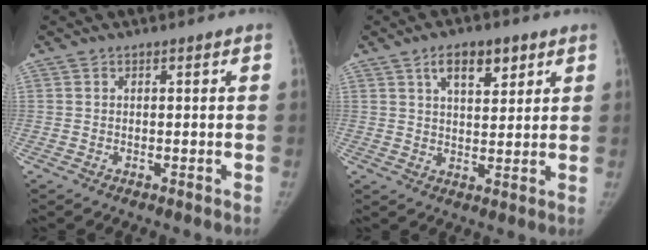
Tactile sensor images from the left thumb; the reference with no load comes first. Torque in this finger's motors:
{"motor_torque": [0.20, 0.00, 0.63, -0.75, 0.10]}